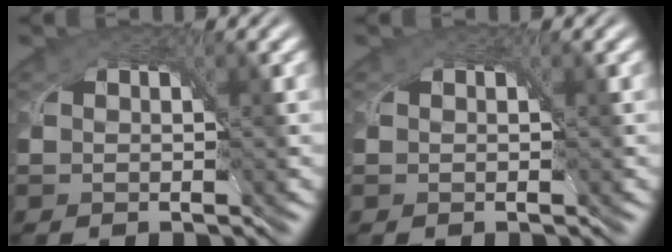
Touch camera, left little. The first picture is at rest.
{"total": 0.0}